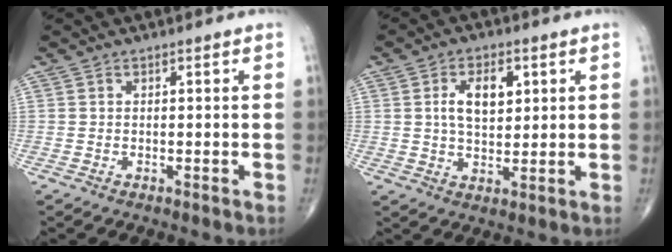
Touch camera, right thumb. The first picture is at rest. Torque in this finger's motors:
{"motor_torque": [1.05, 1.05, 0.76, 0.49, 0.05]}